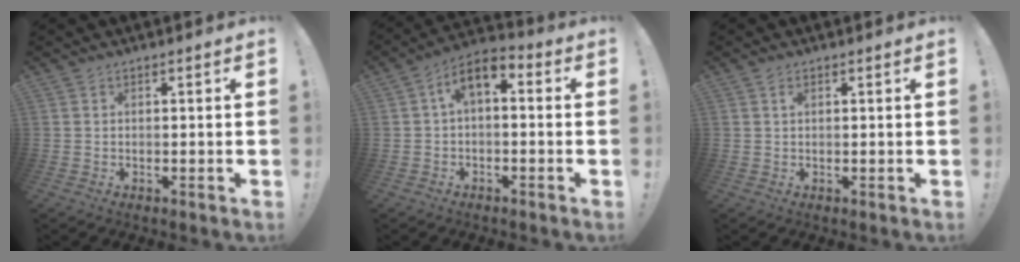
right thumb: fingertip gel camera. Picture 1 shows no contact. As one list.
[{"total": 6.4, "force": [1.1, 3.3, 5.3], "torque": [-0.099, 0.006, 0.027]}, {"total": 0.8, "force": [0.5, 0.3, 0.5], "torque": [-0.005, -0.001, 0.007]}]